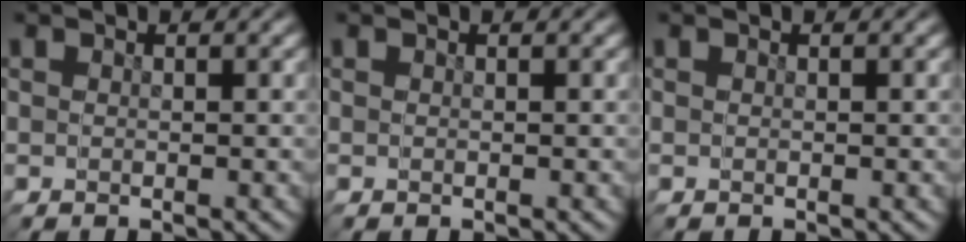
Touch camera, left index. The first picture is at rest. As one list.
[{"total": 0.0}, {"total": 0.0}]